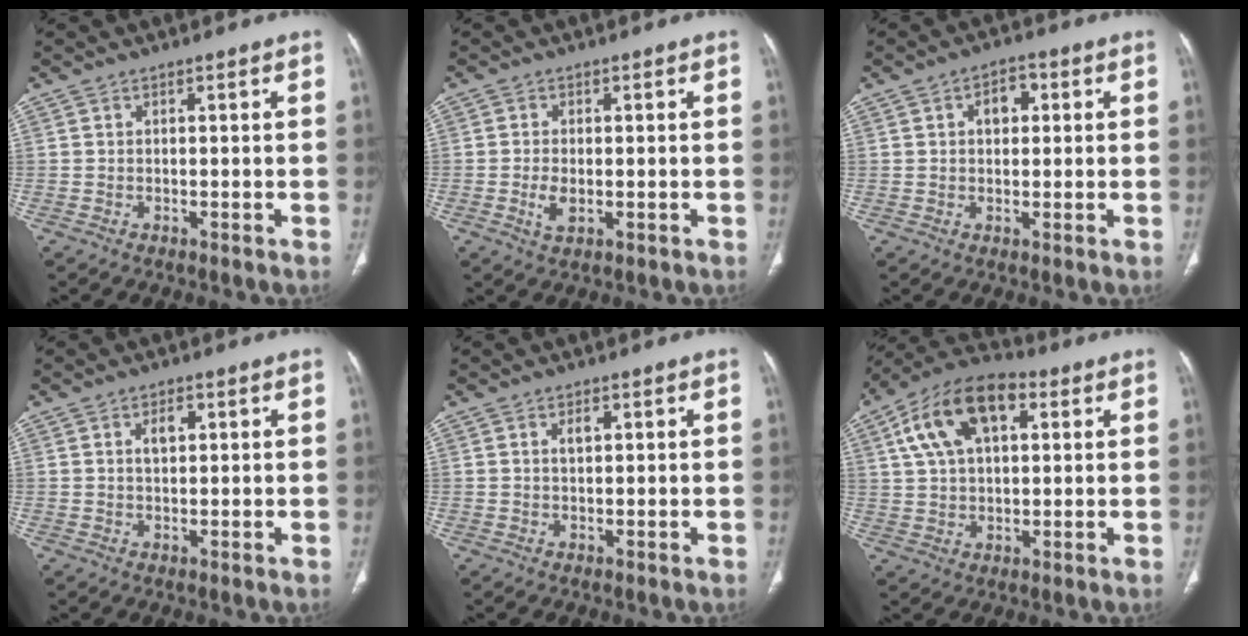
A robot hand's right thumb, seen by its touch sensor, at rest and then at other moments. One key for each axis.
{"total": 3.3, "fx": -0.6, "fy": 1.8, "fz": 2.7, "tx": -0.056, "ty": -0.003, "tz": -0.009}
{"total": 4.8, "fx": 1.3, "fy": 3.1, "fz": 3.4, "tx": -0.038, "ty": 0.007, "tz": 0.017}
{"total": 3.0, "fx": 1.1, "fy": 1.6, "fz": 2.3, "tx": -0.033, "ty": -0.001, "tz": 0.019}
{"total": 2.0, "fx": 0.8, "fy": 1.0, "fz": 1.6, "tx": -0.025, "ty": -0.001, "tz": 0.015}
{"total": 15.8, "fx": 5.6, "fy": 8.9, "fz": 11.9, "tx": -0.199, "ty": 0.017, "tz": 0.093}